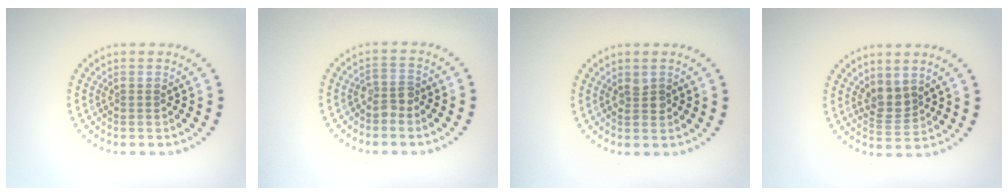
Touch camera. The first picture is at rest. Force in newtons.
{"total": 1.8, "press": 1.6, "slide": 0.8}
{"total": 1.1, "press": 1.1, "slide": 0.2}
{"total": 2.3, "press": 1.9, "slide": 1.3}